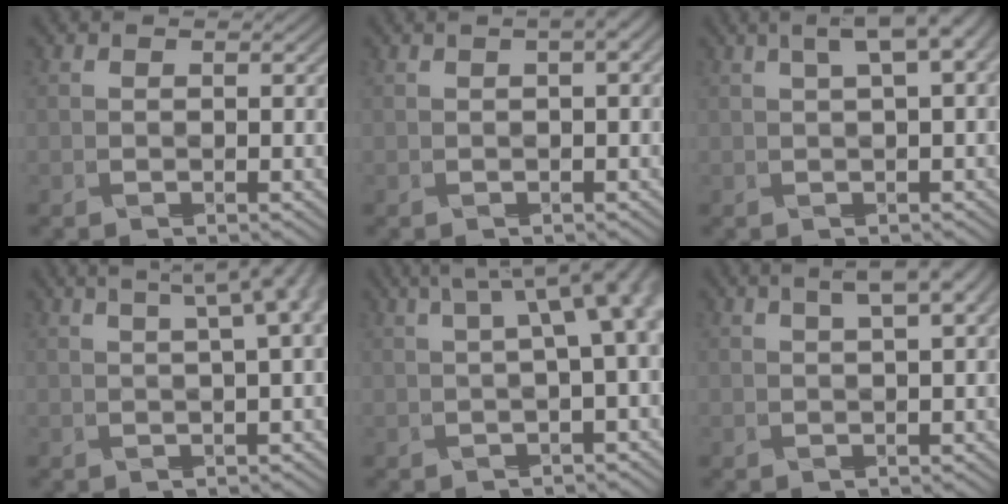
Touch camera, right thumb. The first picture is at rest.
{"total": 2.4, "force": [0.4, 0.8, 2.2], "torque": [-0.038, 0.002, 0.005]}
{"total": 5.6, "force": [1.9, 1.7, 5.0], "torque": [-0.094, 0.013, 0.034]}
{"total": 7.8, "force": [2.7, 1.6, 7.1], "torque": [-0.101, 0.025, 0.040]}
{"total": 10.8, "force": [2.7, 3.6, 9.8], "torque": [-0.138, 0.033, 0.040]}
{"total": 4.8, "force": [2.0, 1.2, 4.2], "torque": [-0.082, 0.012, 0.036]}